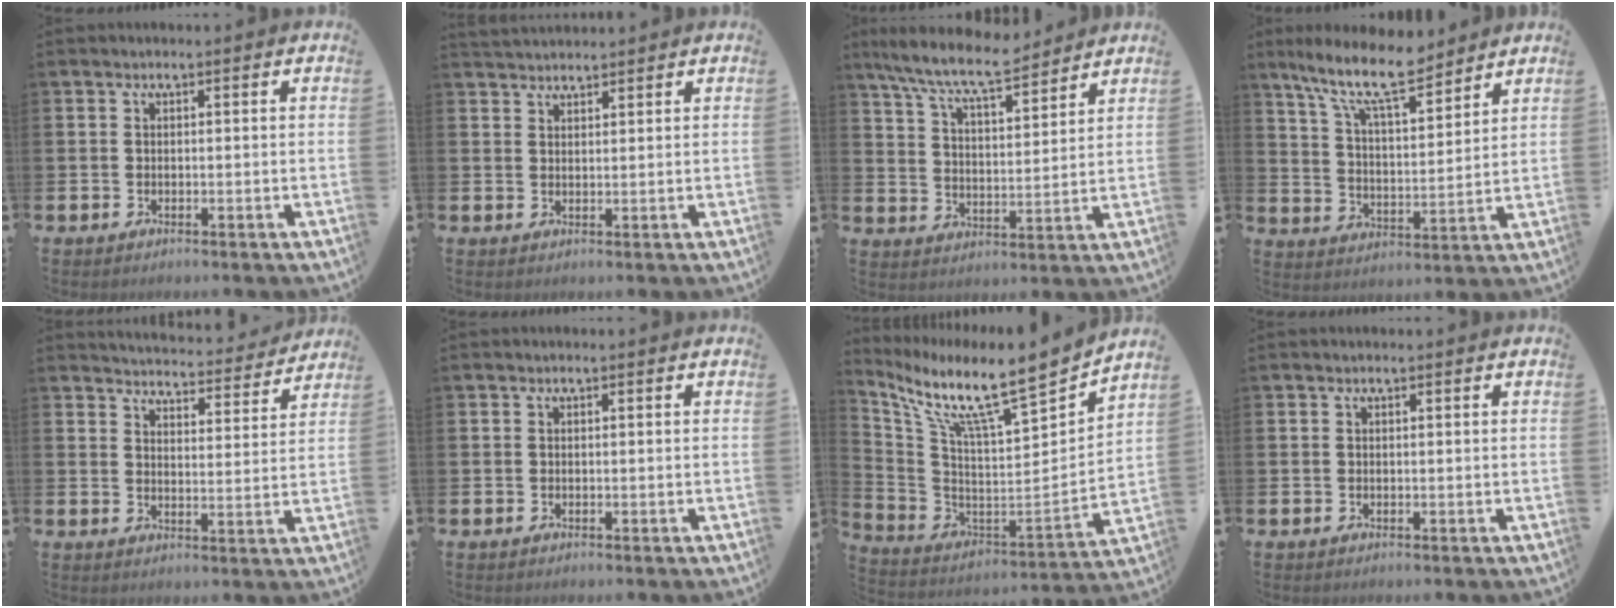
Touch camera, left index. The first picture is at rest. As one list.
[{"total": 2.4, "force": [2.3, 0.4, 0.1], "torque": [-0.007, -0.008, 0.044]}, {"total": 9.2, "force": [8.4, 1.2, 3.5], "torque": [-0.102, -0.040, 0.153]}, {"total": 11.0, "force": [9.2, 2.2, 5.6], "torque": [-0.135, -0.036, 0.165]}, {"total": 4.6, "force": [4.6, 0.4, 0.2], "torque": [-0.020, -0.038, 0.078]}, {"total": 0.0}, {"total": 10.8, "force": [8.6, 1.0, 6.4], "torque": [-0.146, -0.073, 0.134]}, {"total": 0.0}]